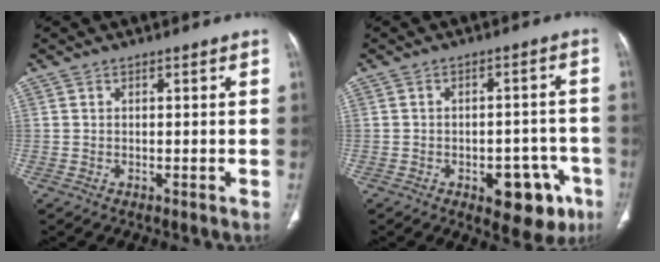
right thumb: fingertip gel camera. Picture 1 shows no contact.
{"total": 11.3, "force": [-5.3, 6.0, 7.9], "torque": [-0.061, 0.032, -0.059]}